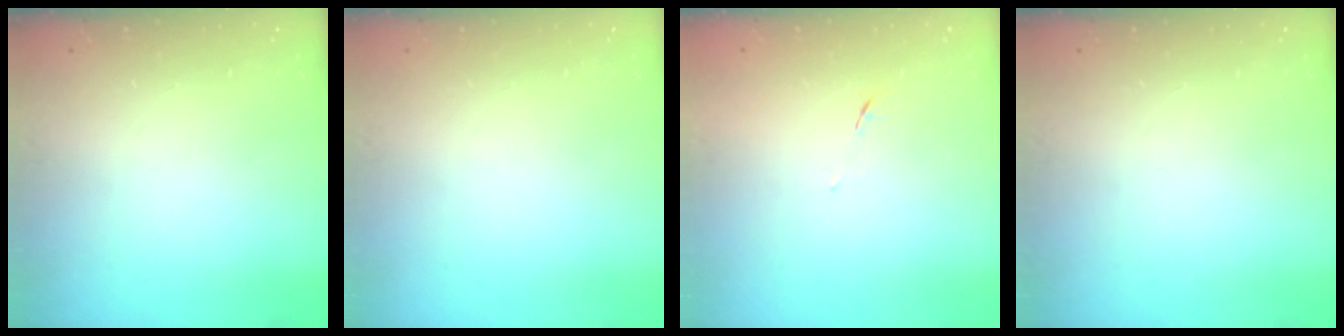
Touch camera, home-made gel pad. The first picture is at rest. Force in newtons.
{"total": 0.0}
{"total": 5.1, "press": 5.1, "slide": 0.4}
{"total": 0.0}